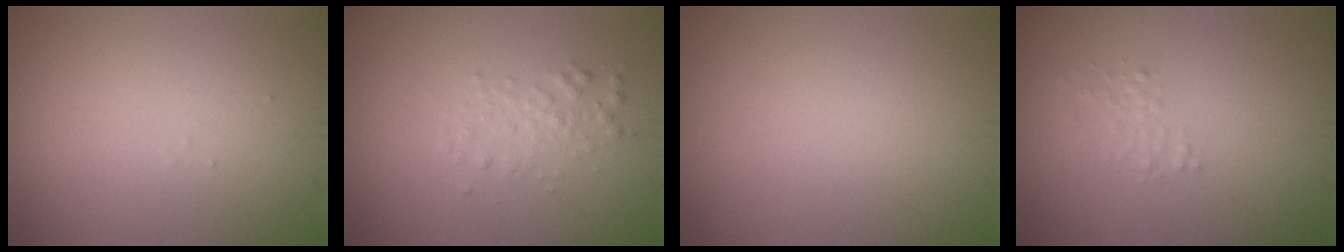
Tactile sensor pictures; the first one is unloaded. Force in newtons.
{"total": 1.5, "press": 1.5, "slide": 0.0}
{"total": 0.0}
{"total": 1.2, "press": 1.2, "slide": 0.0}